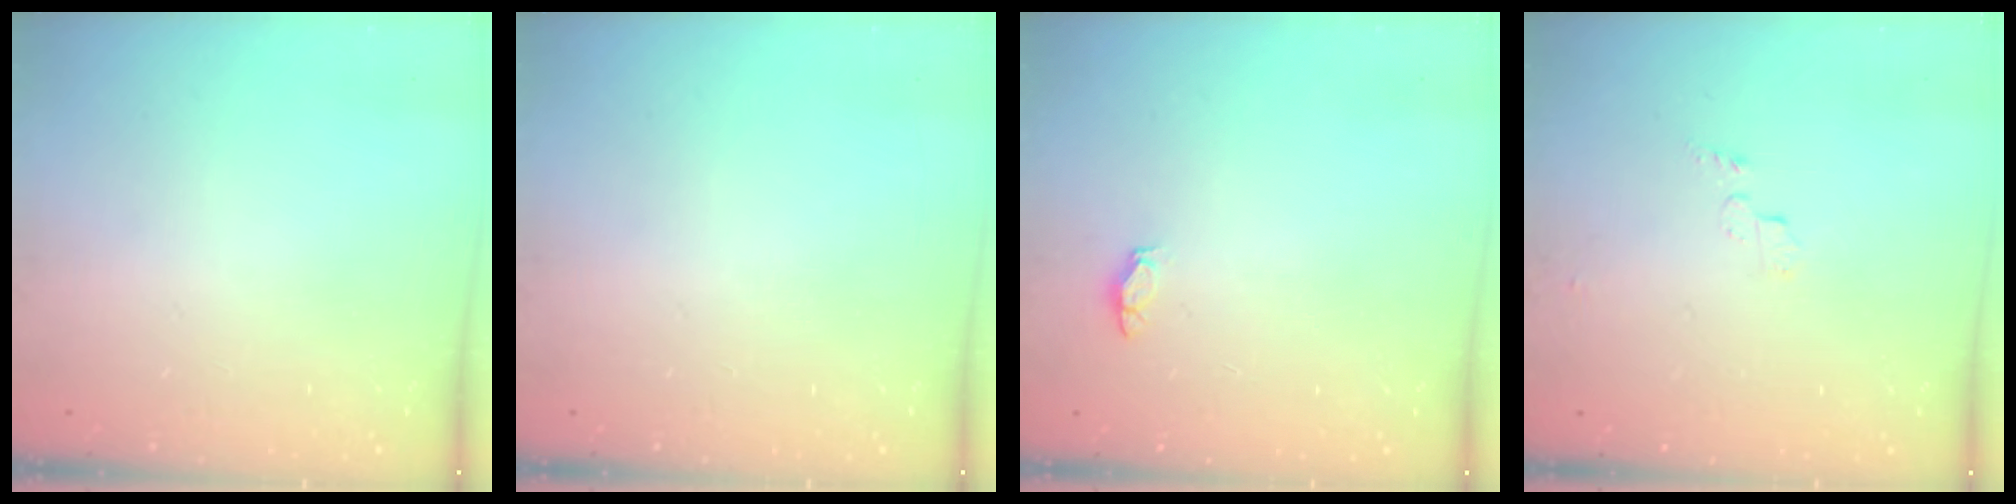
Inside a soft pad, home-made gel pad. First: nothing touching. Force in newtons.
{"total": 0.0}
{"total": 3.2, "press": 2.9, "slide": 1.5}
{"total": 3.3, "press": 3.3, "slide": 0.3}